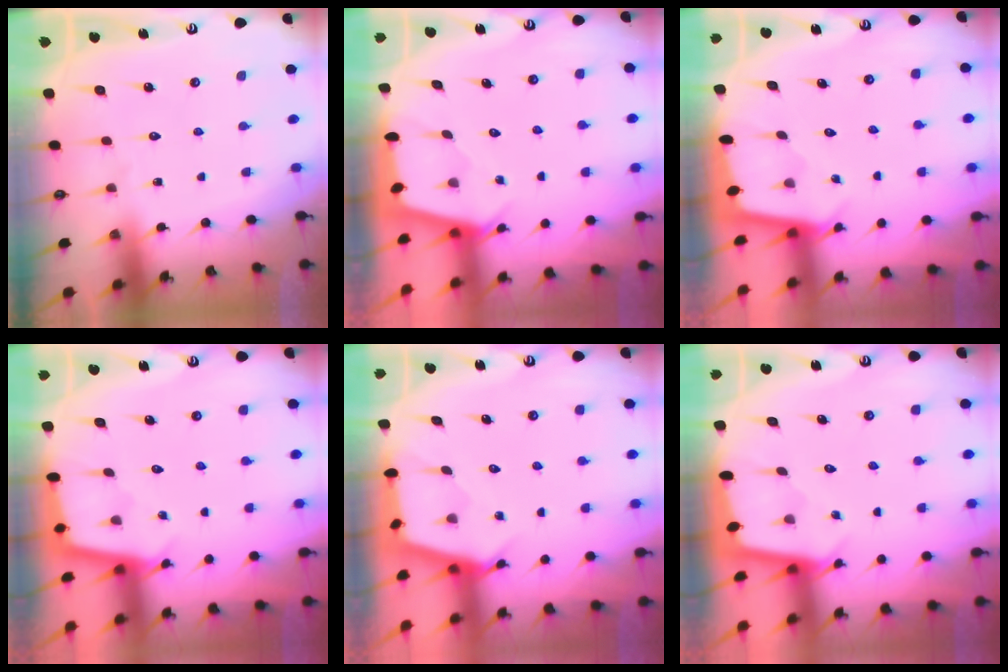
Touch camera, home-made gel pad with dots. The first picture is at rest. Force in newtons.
{"total": 2.5, "press": 2.5, "slide": 0.2}
{"total": 1.7, "press": 1.7, "slide": 0.1}
{"total": 2.5, "press": 2.5, "slide": 0.2}
{"total": 2.6, "press": 2.6, "slide": 0.3}
{"total": 2.0, "press": 2.0, "slide": 0.2}